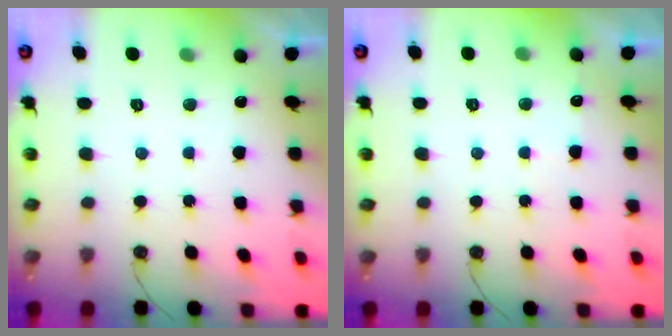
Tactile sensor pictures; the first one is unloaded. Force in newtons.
{"total": 5.1, "press": 5.0, "slide": 0.8}